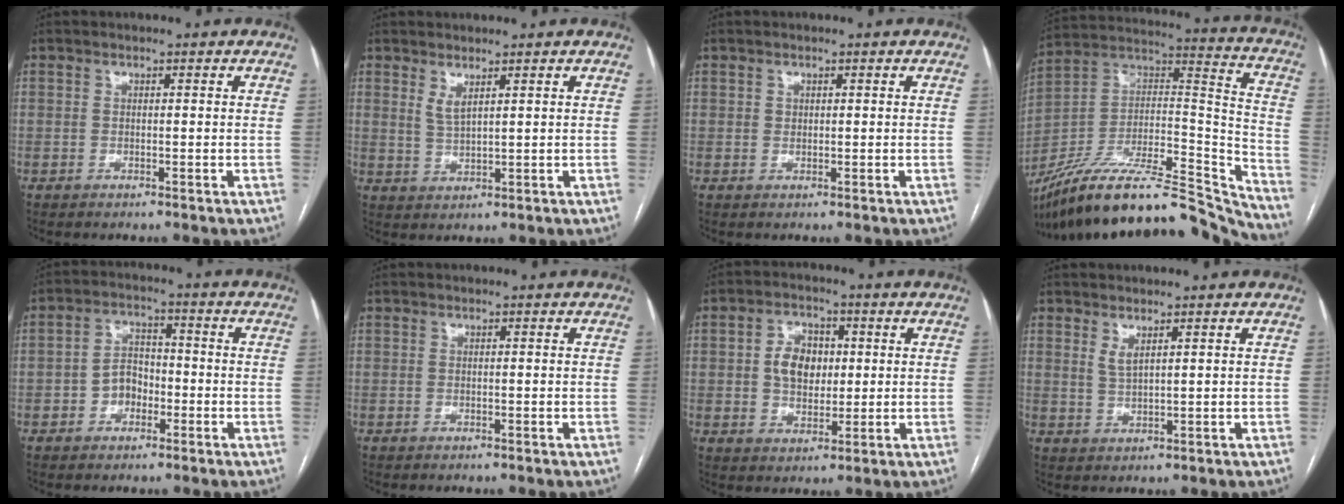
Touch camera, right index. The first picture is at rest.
{"total": 2.3, "force": [1.6, 0.3, 1.7], "torque": [-0.039, -0.009, 0.036]}
{"total": 0.6, "force": [0.3, 0.6, 0.2], "torque": [0.002, 0.000, 0.003]}
{"total": 31.6, "force": [-28.3, 4.3, 13.3], "torque": [-0.172, 0.011, -0.439]}
{"total": 5.0, "force": [-1.7, 3.7, 2.9], "torque": [-0.052, 0.019, -0.030]}
{"total": 0.0}
{"total": 6.7, "force": [1.0, 4.8, 4.5], "torque": [-0.084, 0.014, 0.022]}
{"total": 2.0, "force": [1.3, 0.3, 1.4], "torque": [-0.031, -0.008, 0.030]}